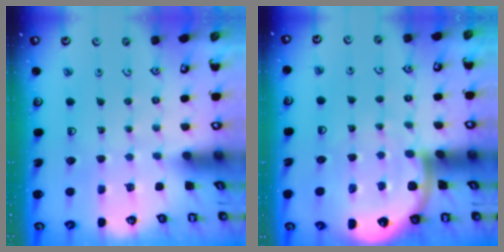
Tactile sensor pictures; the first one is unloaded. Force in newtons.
{"total": 8.4, "press": 8.3, "slide": 1.0}